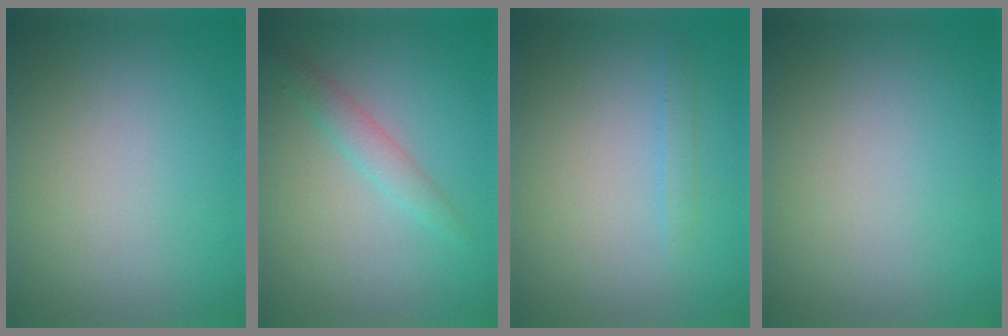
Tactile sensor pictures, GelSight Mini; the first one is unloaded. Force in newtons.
{"total": 2.0, "press": 2.0, "slide": 0.0}
{"total": 0.9, "press": 0.9, "slide": 0.1}
{"total": 0.0}